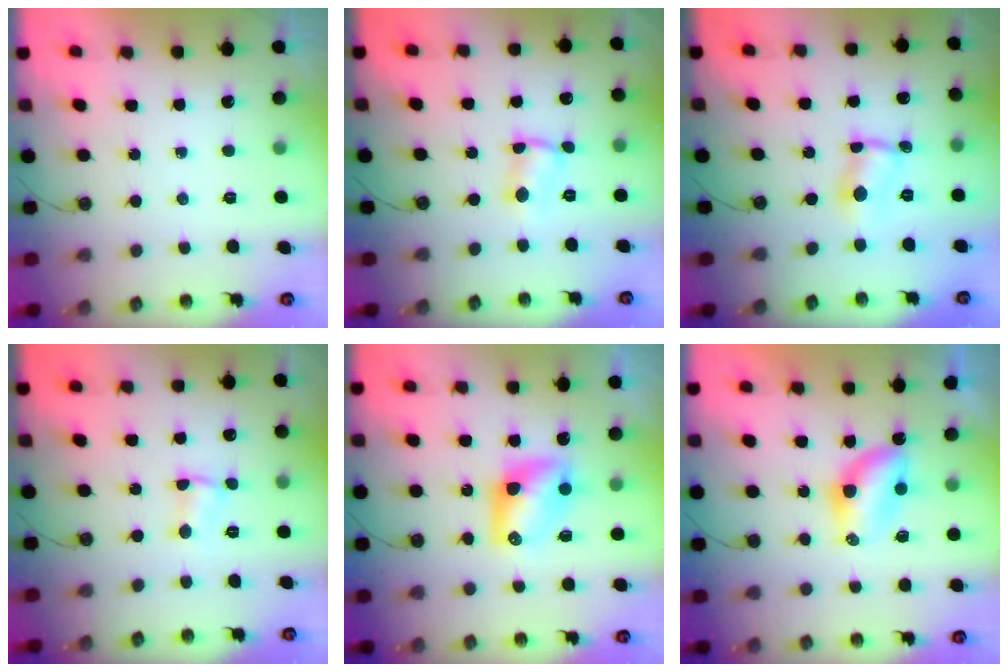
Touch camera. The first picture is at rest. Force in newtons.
{"total": 2.2, "press": 2.2, "slide": 0.1}
{"total": 2.0, "press": 2.0, "slide": 0.1}
{"total": 2.0, "press": 2.0, "slide": 0.3}
{"total": 8.4, "press": 8.4, "slide": 0.2}
{"total": 6.3, "press": 6.3, "slide": 0.3}